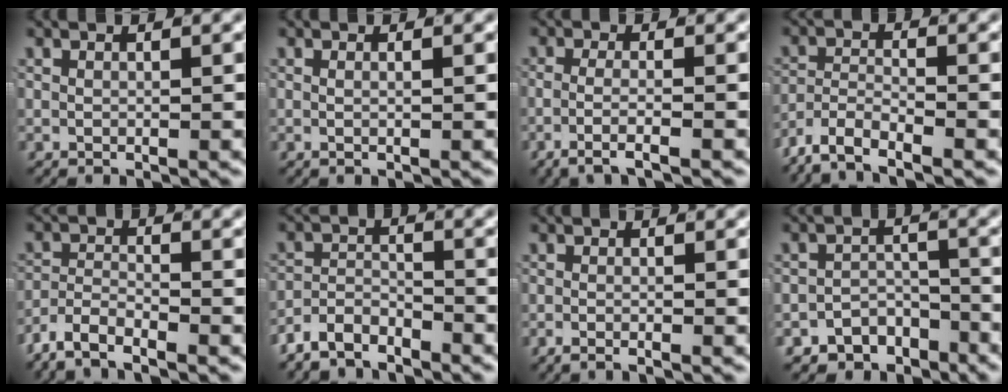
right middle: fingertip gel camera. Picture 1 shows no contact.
{"total": 0.7, "force": [0.0, -0.3, 0.6], "torque": [-0.009, -0.002, 0.001]}
{"total": 3.4, "force": [-2.3, 0.3, 2.4], "torque": [-0.052, -0.013, -0.035]}
{"total": 5.1, "force": [-4.1, 2.0, 2.3], "torque": [-0.045, -0.011, -0.073]}
{"total": 4.1, "force": [-3.2, 1.6, 1.9], "torque": [-0.035, -0.002, -0.063]}
{"total": 4.6, "force": [-3.9, 2.1, 1.2], "torque": [-0.015, -0.006, -0.077]}
{"total": 1.8, "force": [-1.5, 0.2, 0.9], "torque": [-0.019, 0.000, -0.029]}
{"total": 7.6, "force": [-6.4, 4.1, 1.0], "torque": [0.007, -0.011, -0.113]}